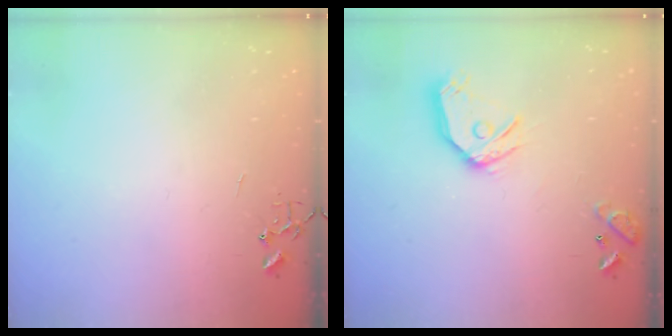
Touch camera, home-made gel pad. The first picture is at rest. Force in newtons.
{"total": 14.0, "press": 13.8, "slide": 1.9}